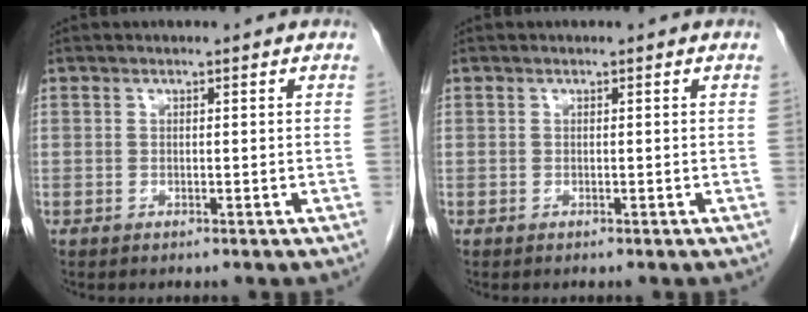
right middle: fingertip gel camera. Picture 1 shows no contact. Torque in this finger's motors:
{"motor_torque": [-0.31, 0.02, 0.01, 0.01]}